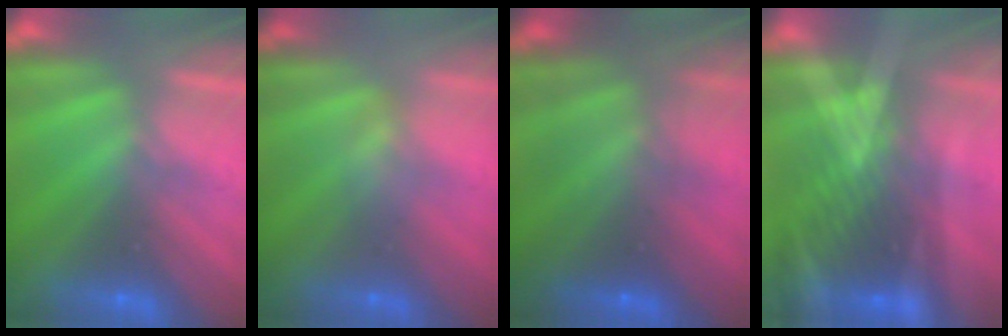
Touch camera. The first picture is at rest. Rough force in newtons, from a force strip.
{"total": 2.4}
{"total": 7.7}
{"total": 2.9}